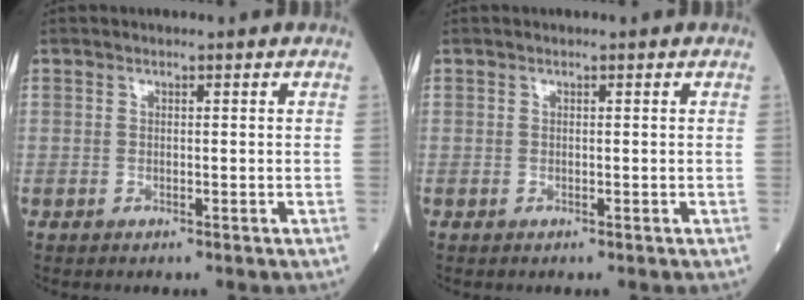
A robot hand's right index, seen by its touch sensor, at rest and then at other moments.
{"total": 0.0}